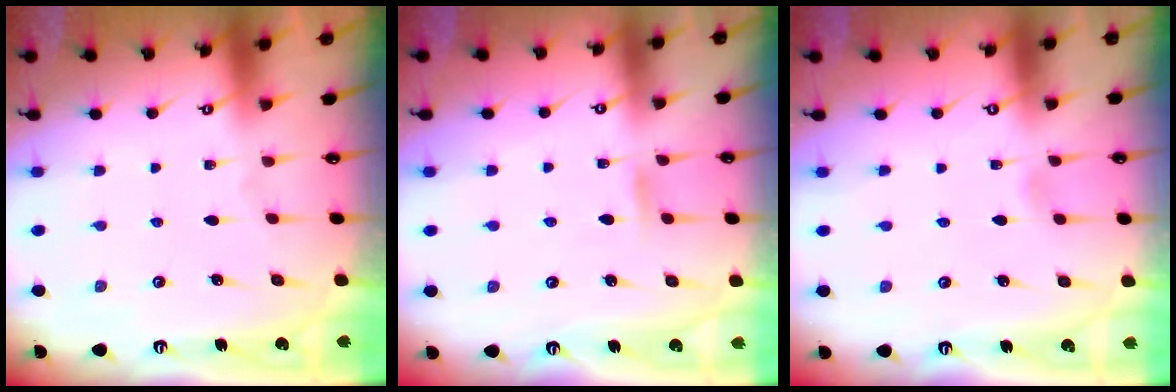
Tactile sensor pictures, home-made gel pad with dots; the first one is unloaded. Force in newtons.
{"total": 5.0, "press": 4.9, "slide": 0.6}
{"total": 2.0, "press": 2.0, "slide": 0.3}